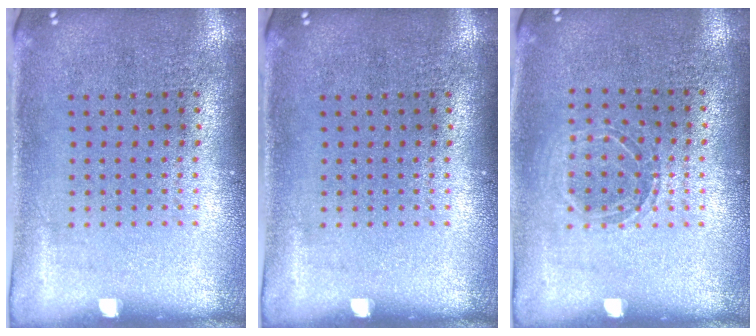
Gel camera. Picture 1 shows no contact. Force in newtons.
{"total": 0.0}
{"total": 1.1, "press": 1.0, "slide": 0.3}